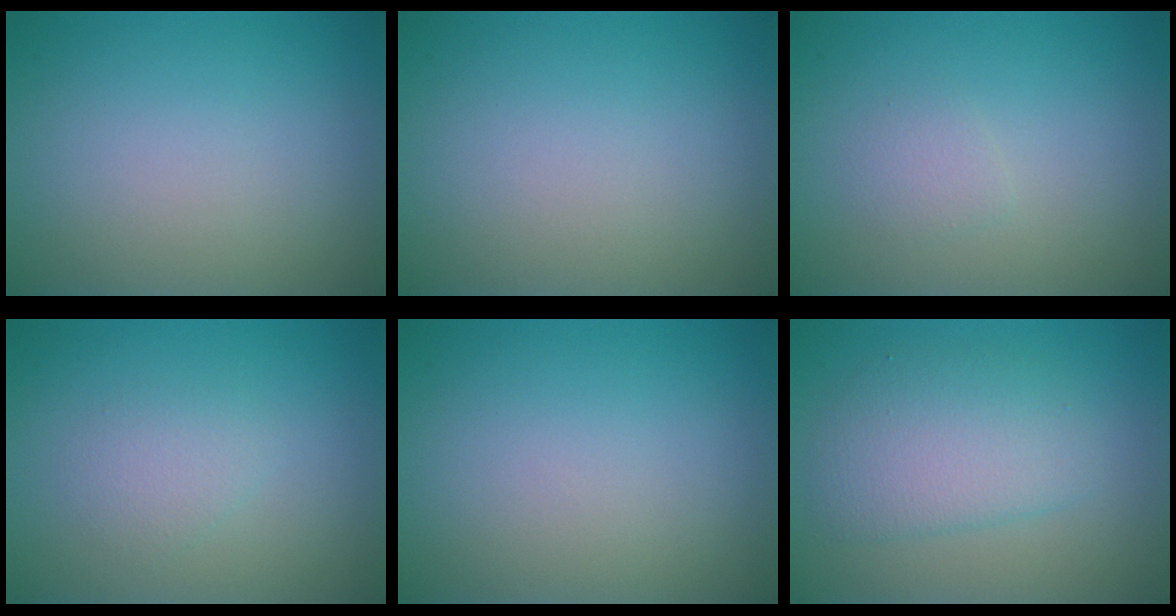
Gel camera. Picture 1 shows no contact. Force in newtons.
{"total": 0.0}
{"total": 1.0, "press": 1.0, "slide": 0.1}
{"total": 1.5, "press": 1.5, "slide": 0.1}
{"total": 0.0}
{"total": 4.1, "press": 4.0, "slide": 0.1}